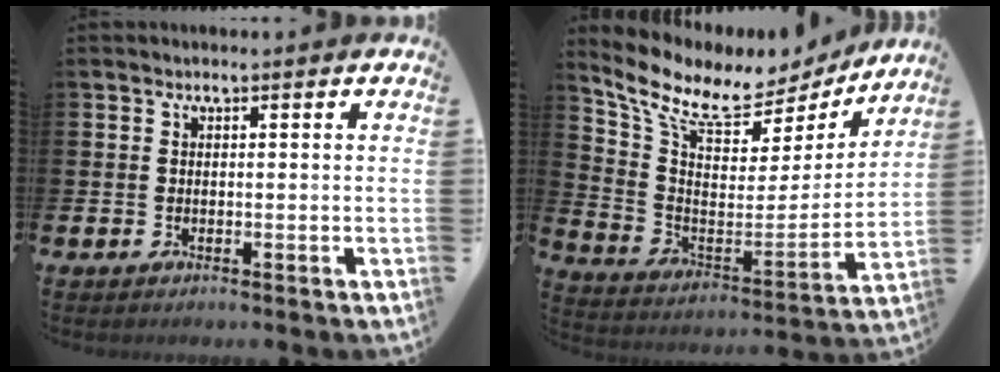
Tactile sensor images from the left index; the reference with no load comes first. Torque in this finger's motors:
{"motor_torque": [1.07, -1.07, 0.35, 0.21]}